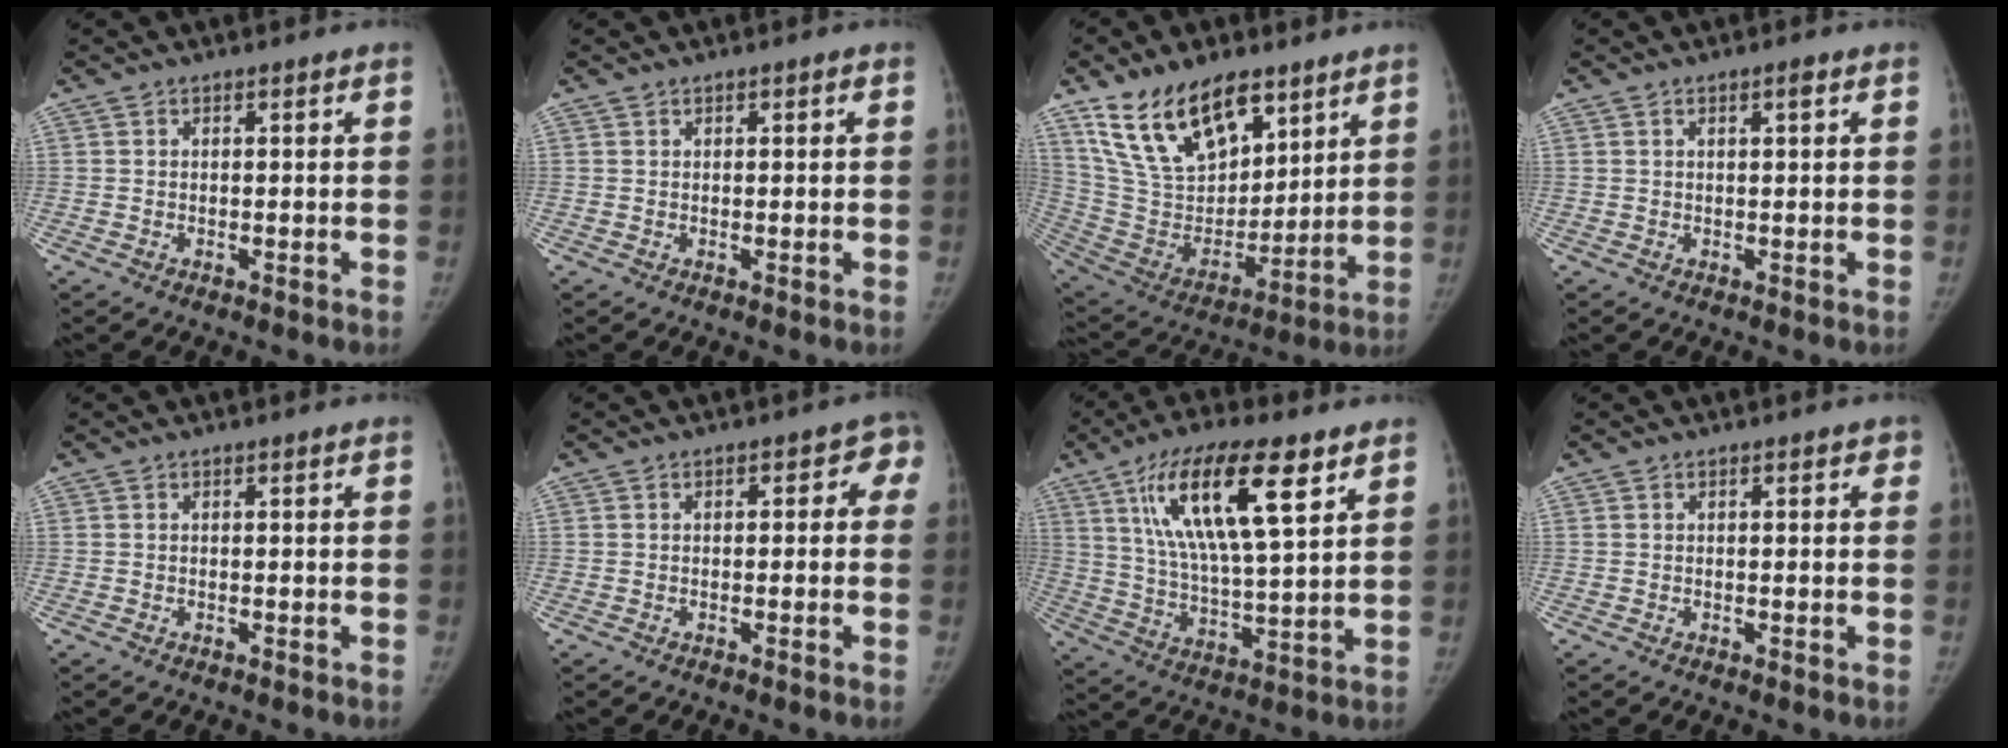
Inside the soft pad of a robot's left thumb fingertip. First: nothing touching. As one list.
[{"total": 0.6, "force": [0.3, 0.3, 0.3], "torque": [0.002, 0.000, 0.005]}, {"total": 21.4, "force": [13.5, 11.1, 12.3], "torque": [-0.178, -0.057, 0.261]}, {"total": 1.6, "force": [0.8, 0.5, 1.3], "torque": [-0.018, 0.000, 0.013]}, {"total": 0.0}, {"total": 3.3, "force": [0.1, 2.4, 2.2], "torque": [0.011, 0.010, -0.012]}, {"total": 19.4, "force": [9.1, 5.7, 16.2], "torque": [-0.278, -0.028, 0.160]}, {"total": 1.0, "force": [0.5, 0.6, 0.7], "torque": [0.005, 0.003, -0.001]}]